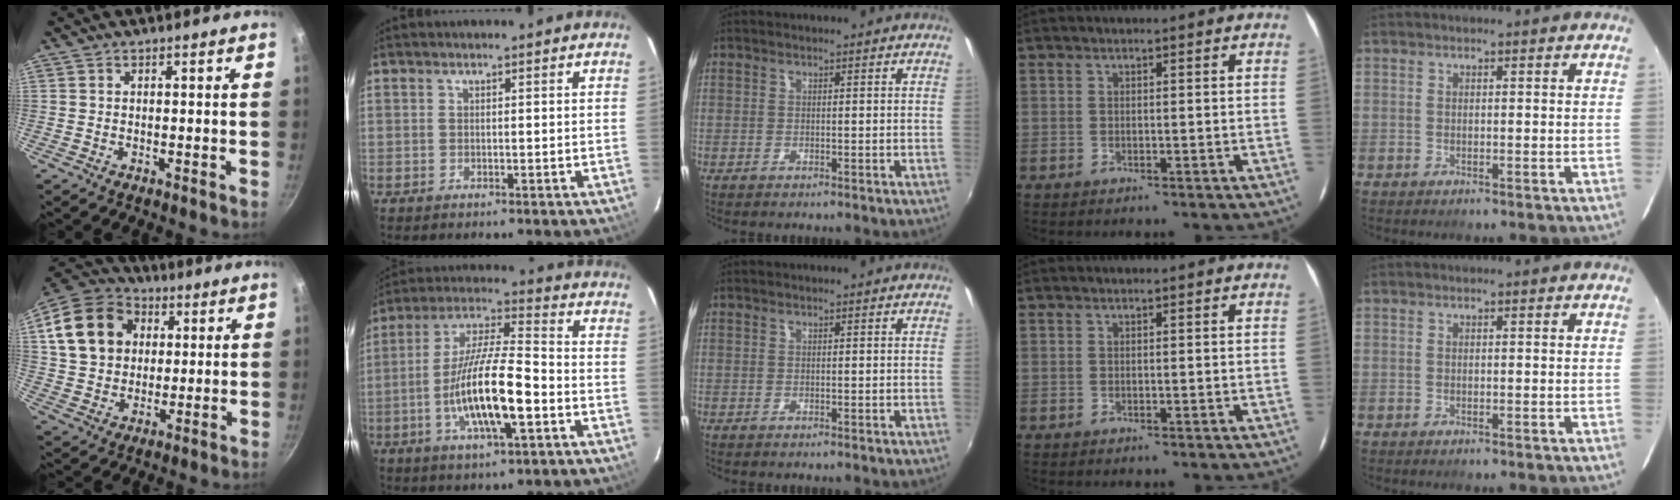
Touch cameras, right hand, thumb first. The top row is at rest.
{"thumb": {"total": 17.3, "force": [4.5, 13.7, 9.5], "torque": [-0.157, 0.018, 0.075]}, "index": {"total": 15.9, "force": [-4.8, 3.4, 14.7], "torque": [-0.289, -0.007, -0.090]}}